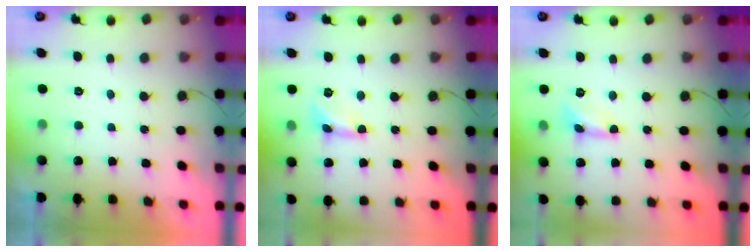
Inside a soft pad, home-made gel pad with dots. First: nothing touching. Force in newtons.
{"total": 2.4, "press": 2.4, "slide": 0.2}
{"total": 2.4, "press": 2.4, "slide": 0.2}